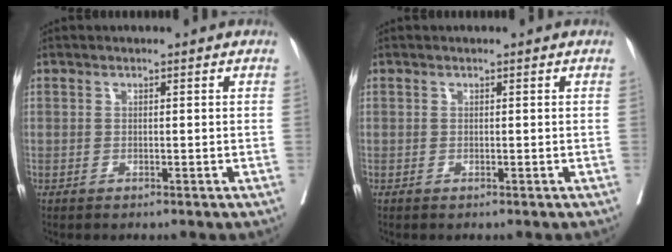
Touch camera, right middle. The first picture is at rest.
{"total": 0.0}